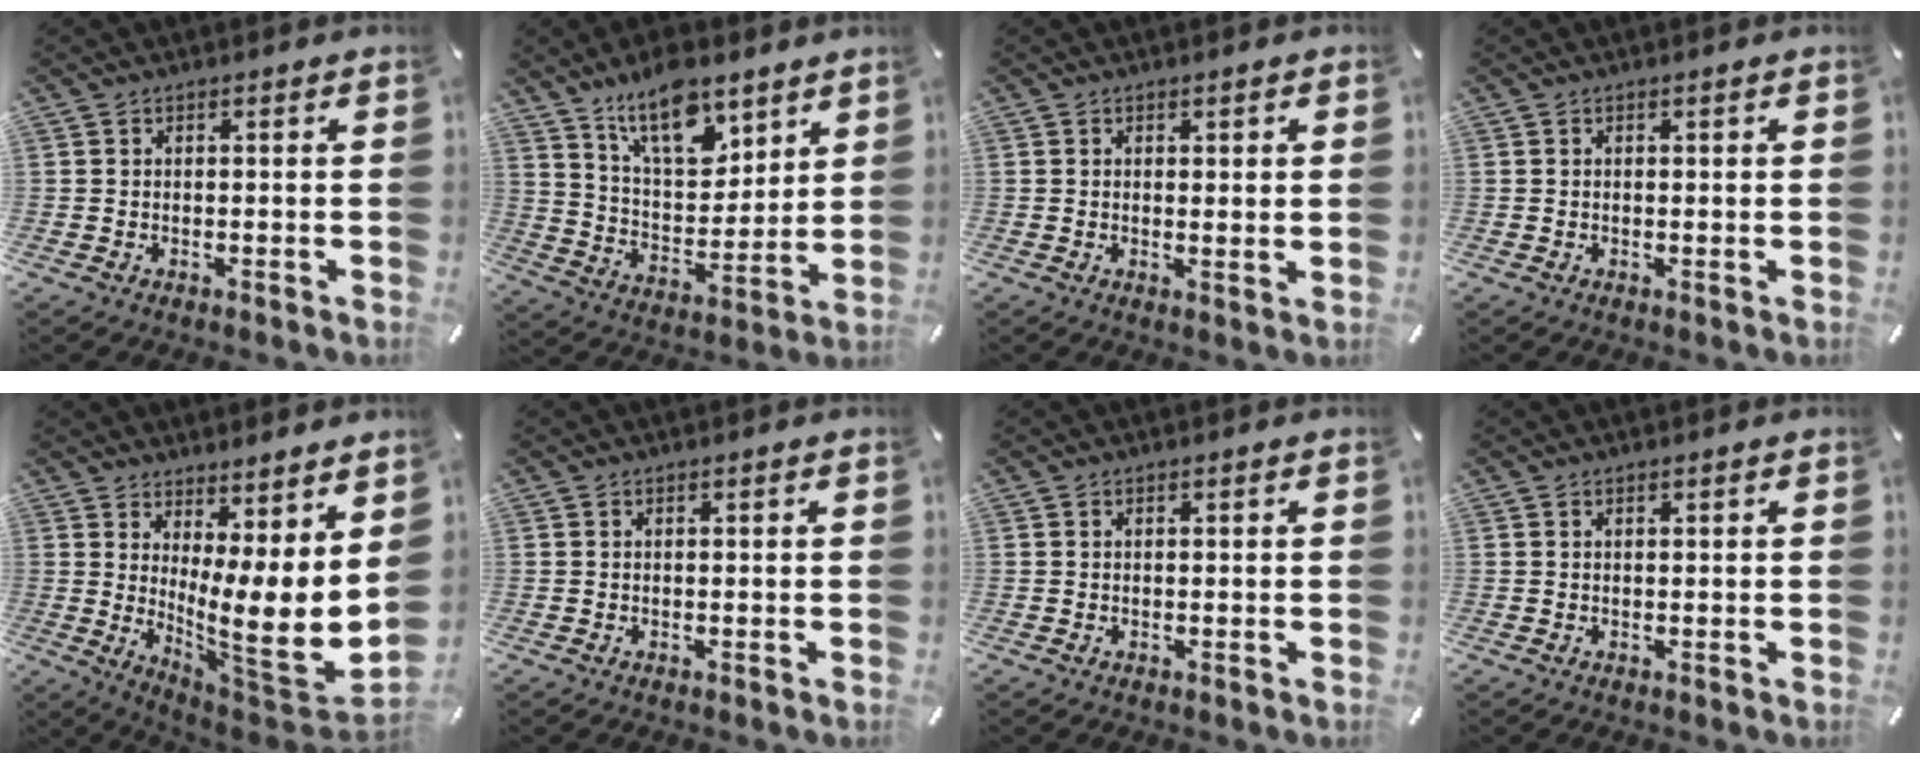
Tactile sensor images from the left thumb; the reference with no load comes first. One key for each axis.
{"total": 14.8, "fx": 10.5, "fy": 7.2, "fz": 7.6, "tx": -0.131, "ty": -0.056, "tz": 0.190}
{"total": 1.6, "fx": 0.7, "fy": 0.4, "fz": 1.3, "tx": -0.025, "ty": -0.001, "tz": 0.012}
{"total": 0.6, "fx": 0.1, "fy": 0.1, "fz": 0.6, "tx": -0.011, "ty": 0.000, "tz": 0.001}
{"total": 13.0, "fx": 1.2, "fy": 1.3, "fz": 12.9, "tx": -0.201, "ty": -0.072, "tz": 0.019}
{"total": 0.0}
{"total": 0.0}
{"total": 0.0}